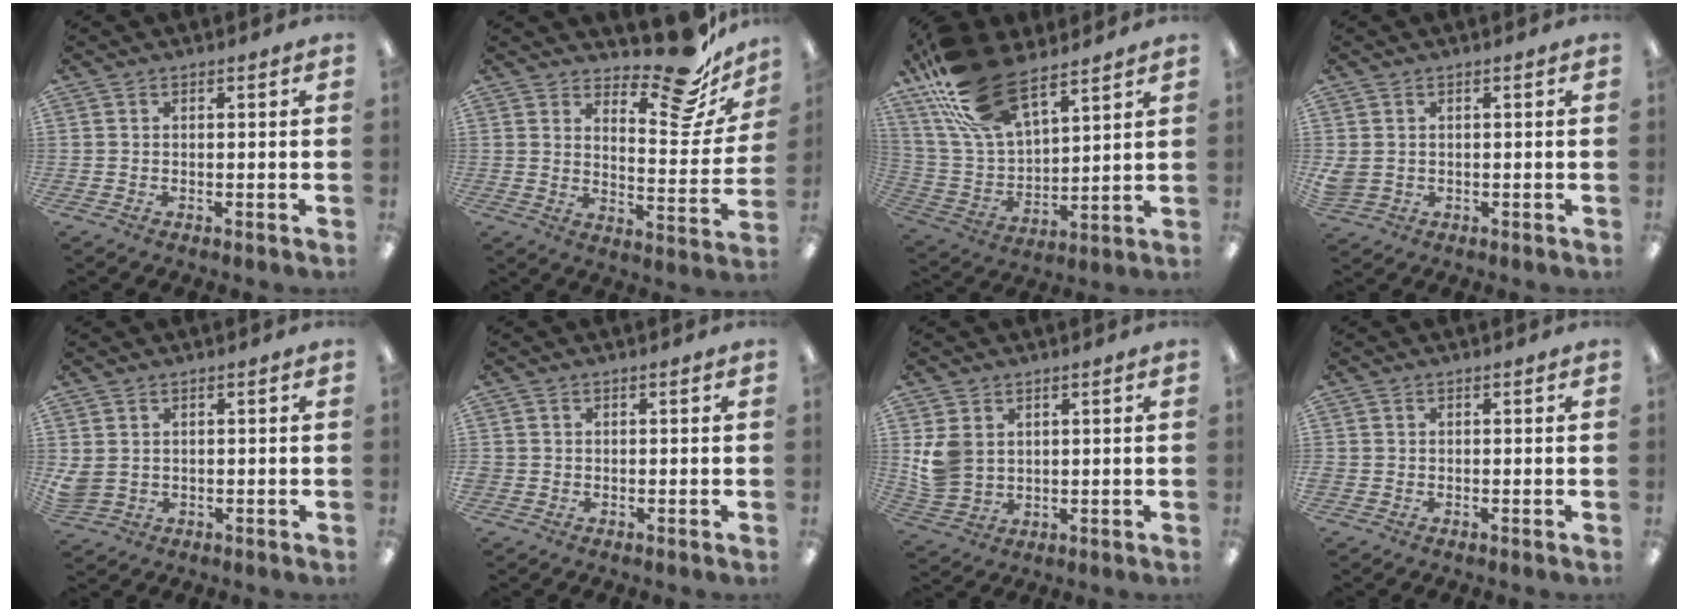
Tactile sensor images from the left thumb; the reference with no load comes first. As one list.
[{"total": 16.0, "force": [12.7, 5.0, 8.3], "torque": [-0.109, -0.096, 0.210]}, {"total": 21.0, "force": [14.5, 9.6, 11.8], "torque": [-0.260, -0.069, 0.269]}, {"total": 2.8, "force": [0.7, 2.4, 1.2], "torque": [-0.024, 0.004, 0.015]}, {"total": 3.2, "force": [1.1, 2.6, 1.4], "torque": [-0.021, 0.000, 0.022]}, {"total": 1.0, "force": [0.0, 1.0, 0.1], "torque": [-0.001, 0.003, -0.002]}, {"total": 6.9, "force": [2.5, 5.6, 3.2], "torque": [-0.060, -0.002, 0.050]}, {"total": 0.7, "force": [-0.1, 0.7, 0.2], "torque": [-0.002, 0.003, -0.002]}]